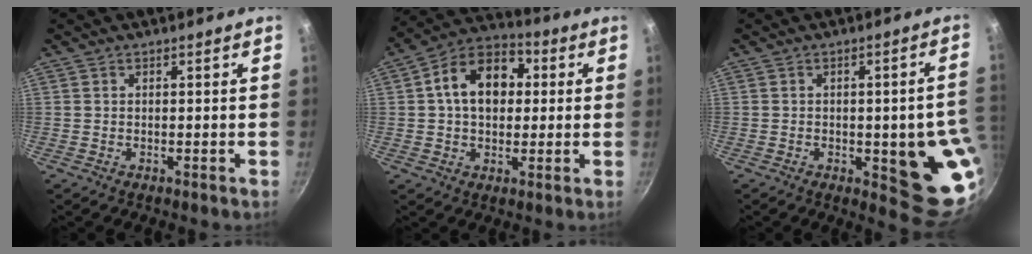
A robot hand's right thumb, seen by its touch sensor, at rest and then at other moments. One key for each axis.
{"total": 13.8, "fx": 2.2, "fy": 9.8, "fz": 9.5, "tx": -0.113, "ty": 0.024, "tz": 0.016}
{"total": 13.0, "fx": -2.2, "fy": 4.1, "fz": 12.2, "tx": -0.091, "ty": -0.004, "tz": -0.023}